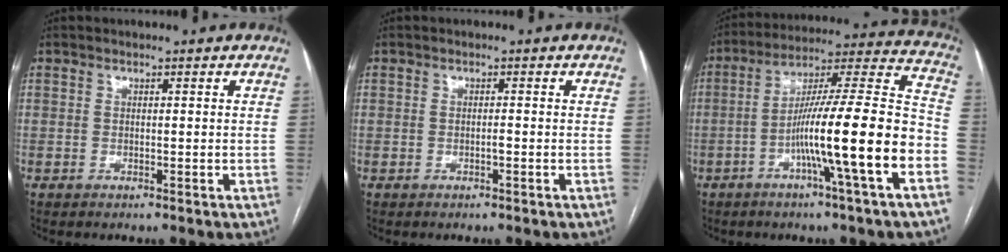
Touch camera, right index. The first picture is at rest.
{"total": 0.6, "force": [-0.3, 0.1, 0.5], "torque": [-0.010, 0.001, -0.004]}
{"total": 18.7, "force": [-6.5, -0.7, 17.5], "torque": [-0.277, 0.007, -0.112]}